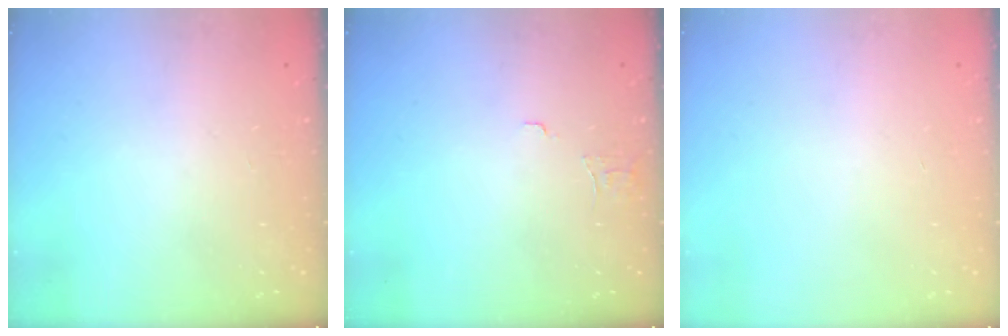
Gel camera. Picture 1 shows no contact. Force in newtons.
{"total": 4.5, "press": 4.5, "slide": 0.3}
{"total": 0.0}